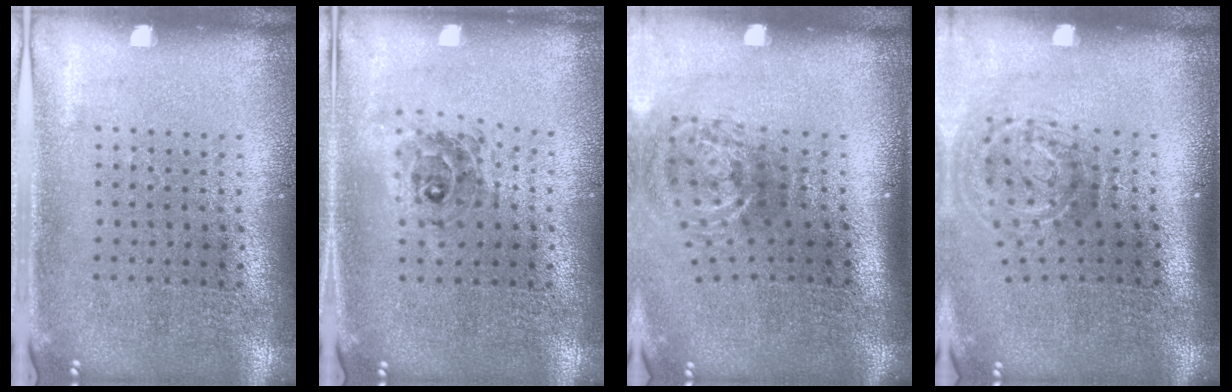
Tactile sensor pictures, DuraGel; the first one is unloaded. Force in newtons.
{"total": 0.7, "press": 0.7, "slide": 0.1}
{"total": 2.1, "press": 1.3, "slide": 1.7}
{"total": 2.0, "press": 1.2, "slide": 1.6}